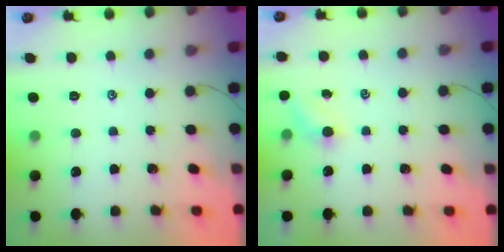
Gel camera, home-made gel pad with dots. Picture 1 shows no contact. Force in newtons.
{"total": 3.5, "press": 3.4, "slide": 1.1}